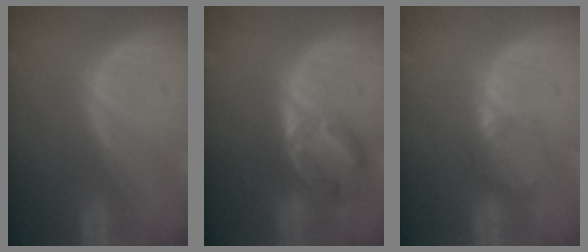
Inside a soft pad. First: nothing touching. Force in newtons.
{"total": 7.1, "press": 6.1, "slide": 3.7}
{"total": 2.2, "press": 2.2, "slide": 0.2}